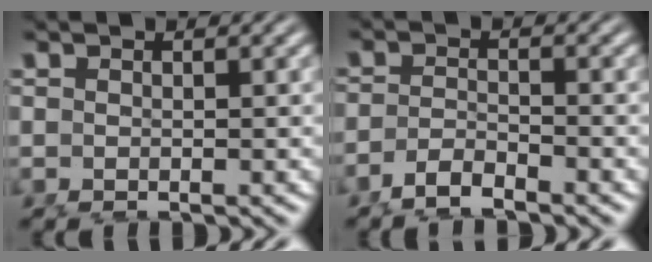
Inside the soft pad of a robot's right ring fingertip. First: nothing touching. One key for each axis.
{"total": 2.2, "fx": -2.1, "fy": -0.2, "fz": 0.8, "tx": -0.011, "ty": -0.006, "tz": -0.036}